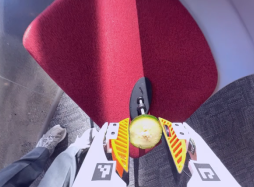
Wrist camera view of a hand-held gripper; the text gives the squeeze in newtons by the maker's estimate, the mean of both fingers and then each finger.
{"total": 5.7, "left": 5.7, "right": 5.7}